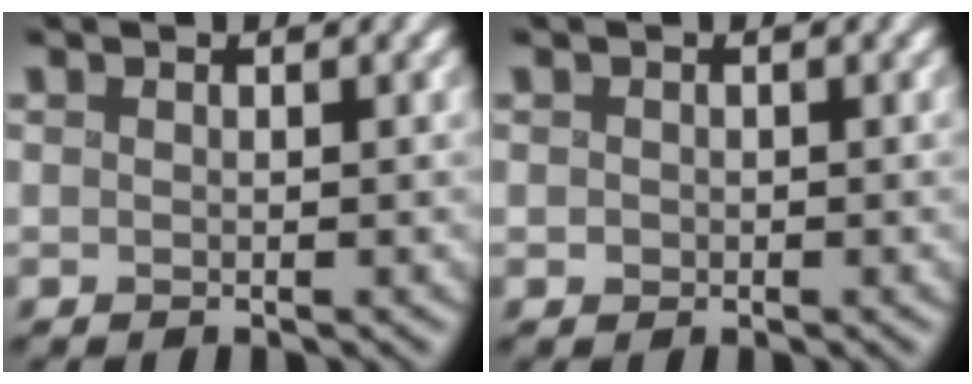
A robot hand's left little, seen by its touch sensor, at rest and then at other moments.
{"total": 0.6, "force": [-0.1, 0.6, 0.0], "torque": [0.001, 0.000, 0.001]}